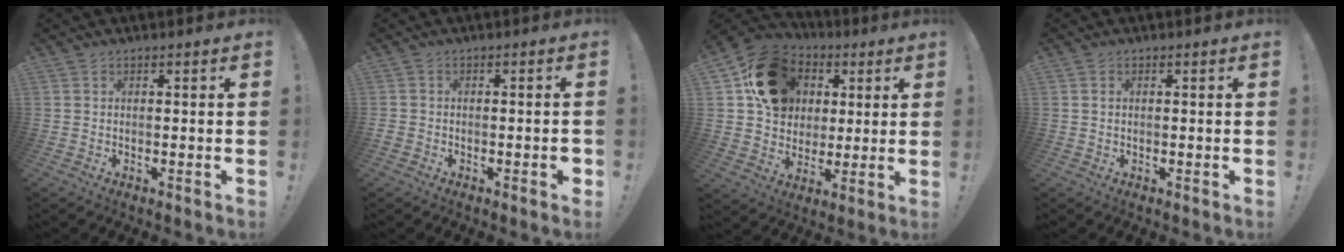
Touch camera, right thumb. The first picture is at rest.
{"total": 2.8, "force": [-1.6, 1.2, 1.9], "torque": [-0.029, 0.011, -0.026]}
{"total": 19.1, "force": [6.0, 15.6, 9.3], "torque": [-0.117, -0.016, 0.132]}
{"total": 0.7, "force": [0.3, 0.5, 0.3], "torque": [-0.008, 0.003, 0.005]}